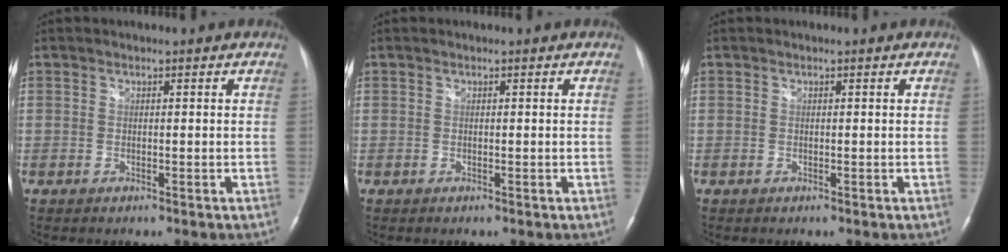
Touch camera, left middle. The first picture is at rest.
{"total": 0.0}
{"total": 0.0}